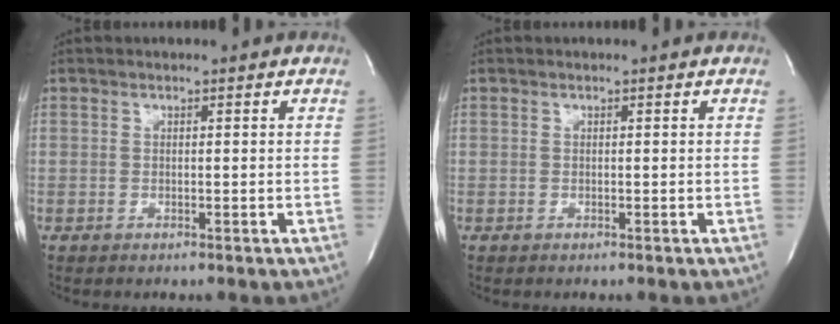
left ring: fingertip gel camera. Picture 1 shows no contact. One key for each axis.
{"total": 0.0}